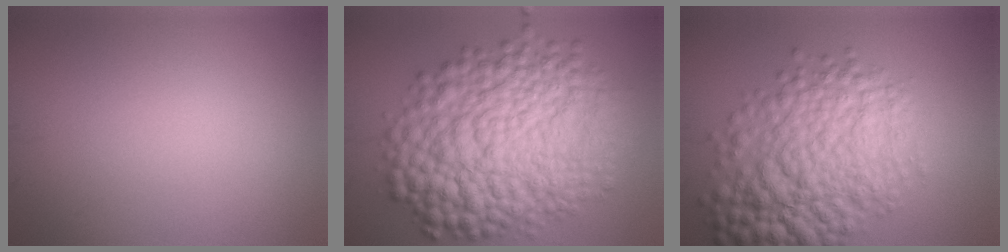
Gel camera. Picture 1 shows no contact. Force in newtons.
{"total": 14.3, "press": 14.3, "slide": 0.1}
{"total": 10.1, "press": 10.1, "slide": 0.1}